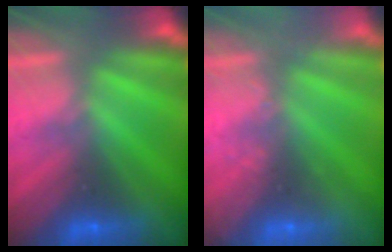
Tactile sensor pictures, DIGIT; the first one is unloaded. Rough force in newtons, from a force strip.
{"total": 2.3}